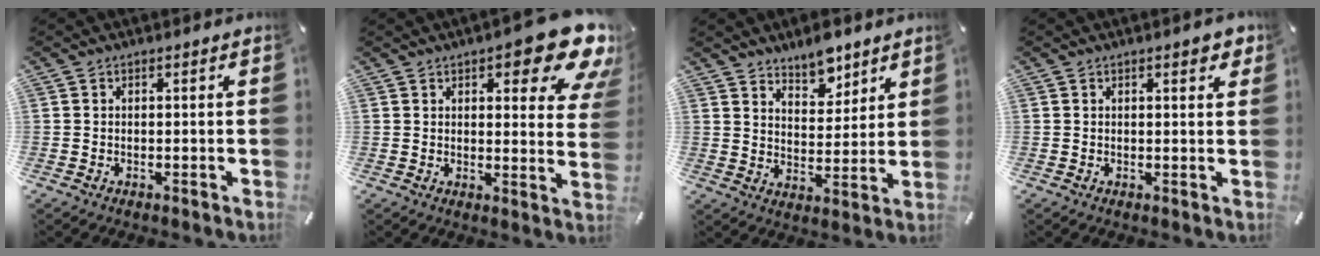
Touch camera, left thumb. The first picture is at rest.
{"total": 15.2, "force": [9.0, 5.3, 11.0], "torque": [-0.134, -0.062, 0.147]}
{"total": 7.5, "force": [6.5, 3.6, 1.2], "torque": [-0.007, -0.047, 0.117]}
{"total": 2.4, "force": [1.4, 0.9, 1.7], "torque": [-0.021, -0.001, 0.020]}